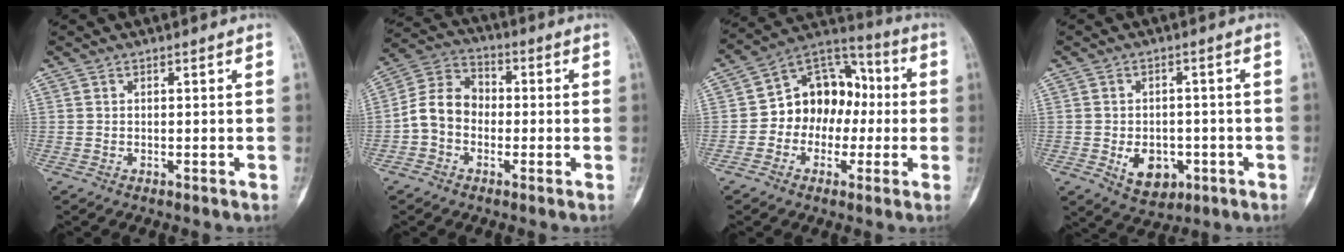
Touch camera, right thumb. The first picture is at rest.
{"total": 8.8, "force": [-1.6, 7.1, 4.9], "torque": [-0.079, 0.038, -0.046]}
{"total": 14.1, "force": [-1.2, 11.0, 8.8], "torque": [-0.090, 0.046, -0.032]}
{"total": 7.4, "force": [-2.3, 5.4, 4.5], "torque": [-0.046, 0.010, -0.021]}